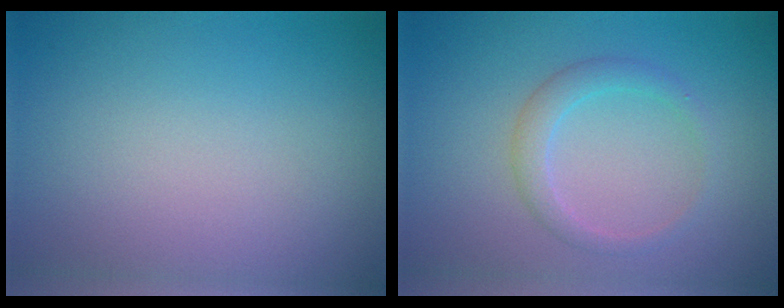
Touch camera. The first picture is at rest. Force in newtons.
{"total": 2.0, "press": 2.0, "slide": 0.1}